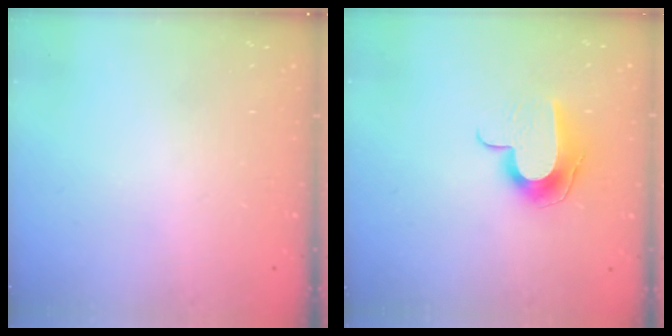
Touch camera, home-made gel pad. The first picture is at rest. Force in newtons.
{"total": 9.9, "press": 9.9, "slide": 0.3}